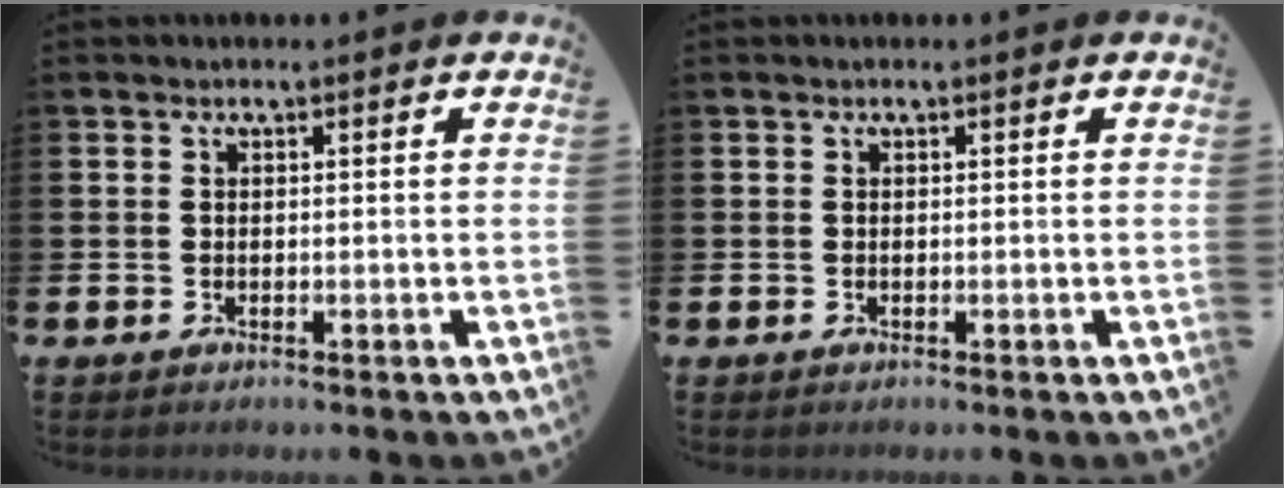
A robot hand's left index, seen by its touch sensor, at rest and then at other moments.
{"total": 0.0}